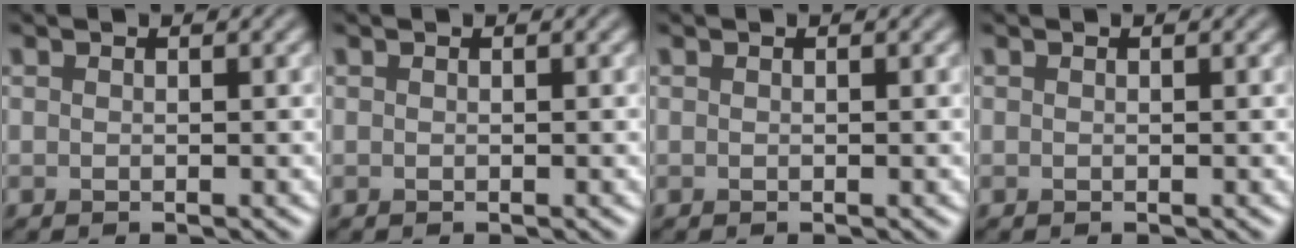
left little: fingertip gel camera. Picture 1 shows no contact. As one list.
[{"total": 0.0}, {"total": 0.0}, {"total": 0.0}]